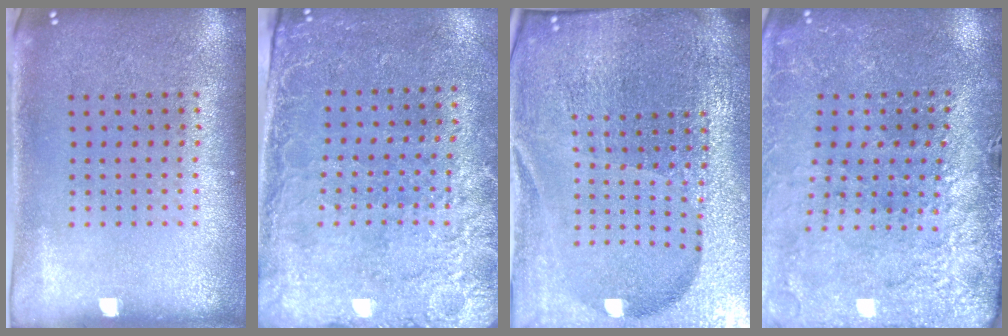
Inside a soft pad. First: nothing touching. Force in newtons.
{"total": 2.6, "press": 2.3, "slide": 1.3}
{"total": 6.8, "press": 5.9, "slide": 3.4}
{"total": 3.0, "press": 3.0, "slide": 0.5}